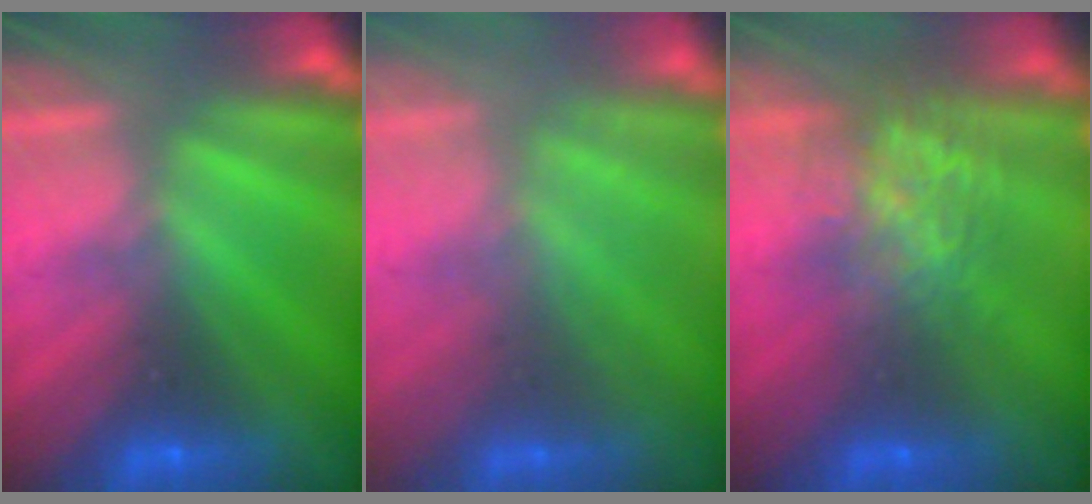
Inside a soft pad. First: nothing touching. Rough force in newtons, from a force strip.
{"total": 2.2}
{"total": 7.1}